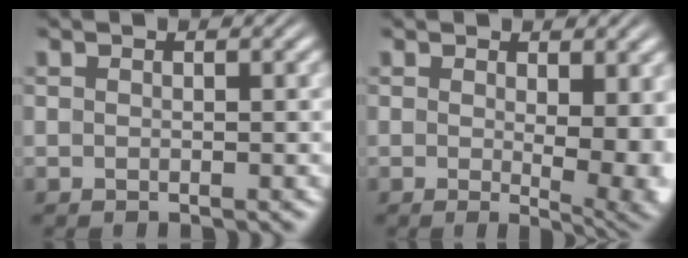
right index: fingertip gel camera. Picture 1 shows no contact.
{"total": 4.9, "force": [-0.2, 1.5, 4.7], "torque": [-0.055, -0.019, 0.001]}